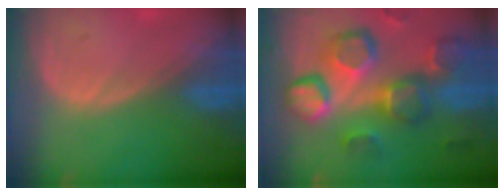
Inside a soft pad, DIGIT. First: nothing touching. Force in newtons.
{"total": 13.1, "press": 11.4, "slide": 6.4}